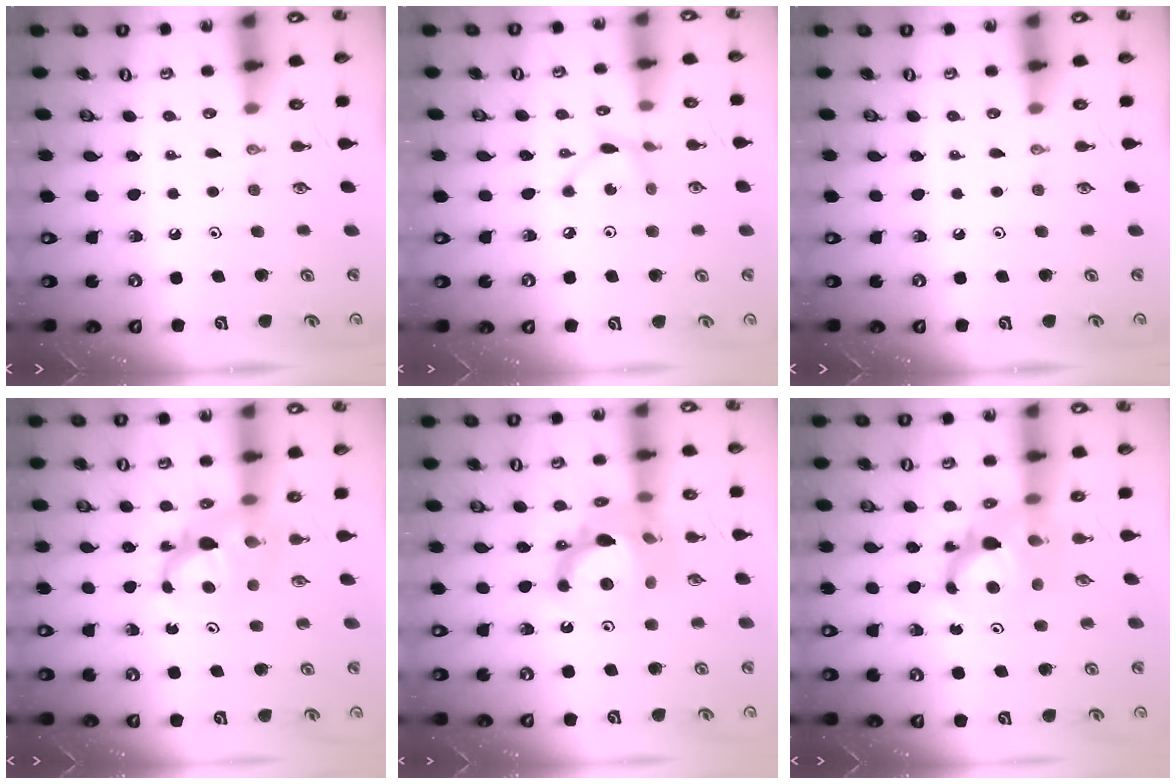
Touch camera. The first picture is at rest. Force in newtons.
{"total": 5.6, "press": 5.6, "slide": 0.2}
{"total": 0.0}
{"total": 7.1, "press": 7.1, "slide": 0.5}
{"total": 15.1, "press": 15.0, "slide": 1.8}
{"total": 9.2, "press": 9.2, "slide": 0.9}